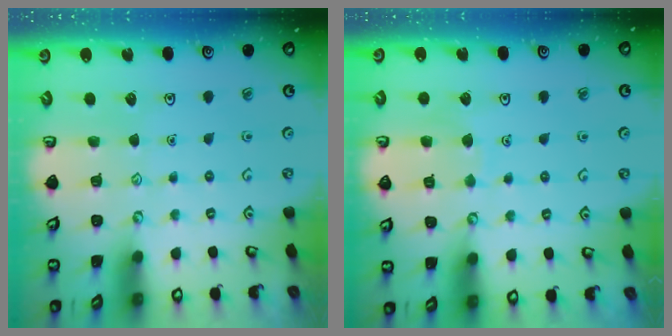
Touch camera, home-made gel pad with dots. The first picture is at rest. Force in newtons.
{"total": 4.7, "press": 4.7, "slide": 0.4}